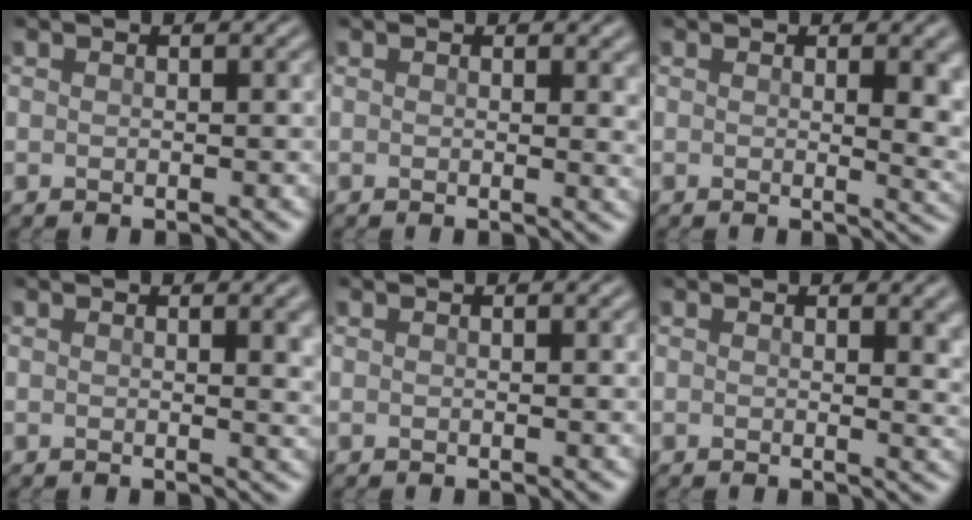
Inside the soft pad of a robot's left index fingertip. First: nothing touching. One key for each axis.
{"total": 1.5, "fx": 0.5, "fy": 0.4, "fz": 1.4, "tx": -0.011, "ty": -0.003, "tz": 0.007}
{"total": 4.3, "fx": 0.7, "fy": 1.4, "fz": 4.0, "tx": -0.037, "ty": -0.003, "tz": 0.012}
{"total": 3.1, "fx": 0.8, "fy": 1.0, "fz": 2.8, "tx": -0.022, "ty": 0.004, "tz": 0.009}
{"total": 0.7, "fx": 0.2, "fy": 0.1, "fz": 0.6, "tx": -0.006, "ty": 0.003, "tz": 0.002}
{"total": 2.8, "fx": 0.9, "fy": 1.0, "fz": 2.4, "tx": -0.019, "ty": 0.001, "tz": 0.011}